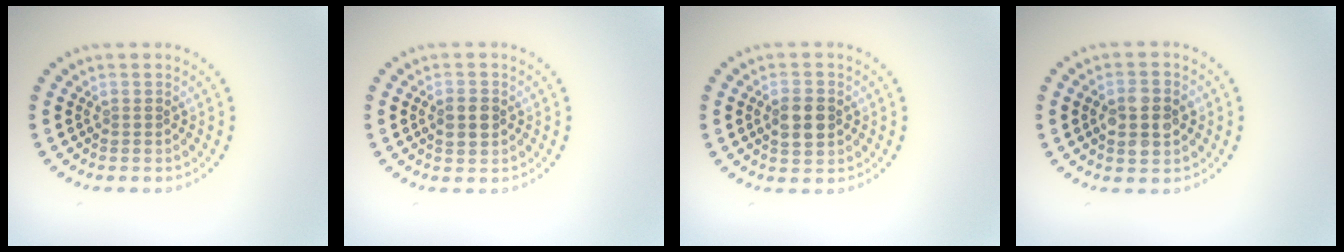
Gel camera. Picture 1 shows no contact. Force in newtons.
{"total": 2.4, "press": 2.4, "slide": 0.1}
{"total": 2.8, "press": 2.8, "slide": 0.1}
{"total": 4.0, "press": 4.0, "slide": 0.1}